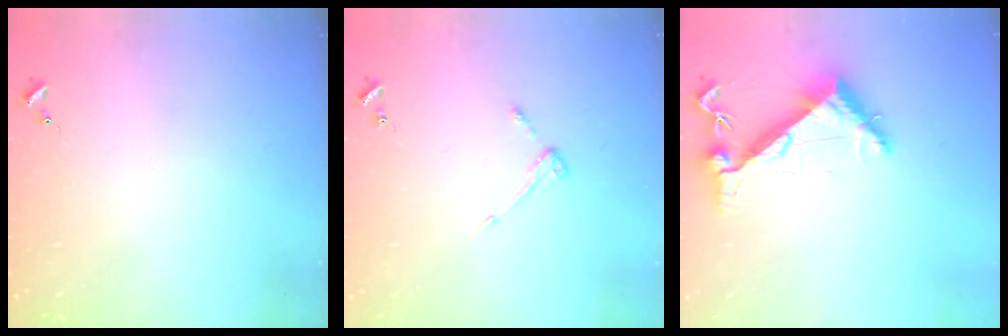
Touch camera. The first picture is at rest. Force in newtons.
{"total": 3.2, "press": 3.1, "slide": 0.5}
{"total": 6.4, "press": 6.4, "slide": 0.5}